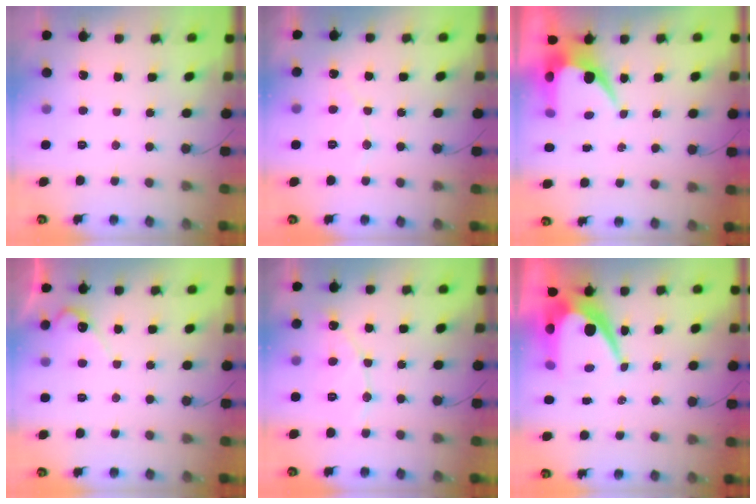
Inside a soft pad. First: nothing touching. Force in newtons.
{"total": 4.1, "press": 4.1, "slide": 0.4}
{"total": 7.4, "press": 7.4, "slide": 0.2}
{"total": 5.4, "press": 5.4, "slide": 0.4}
{"total": 7.9, "press": 7.9, "slide": 0.5}
{"total": 11.2, "press": 11.1, "slide": 0.9}